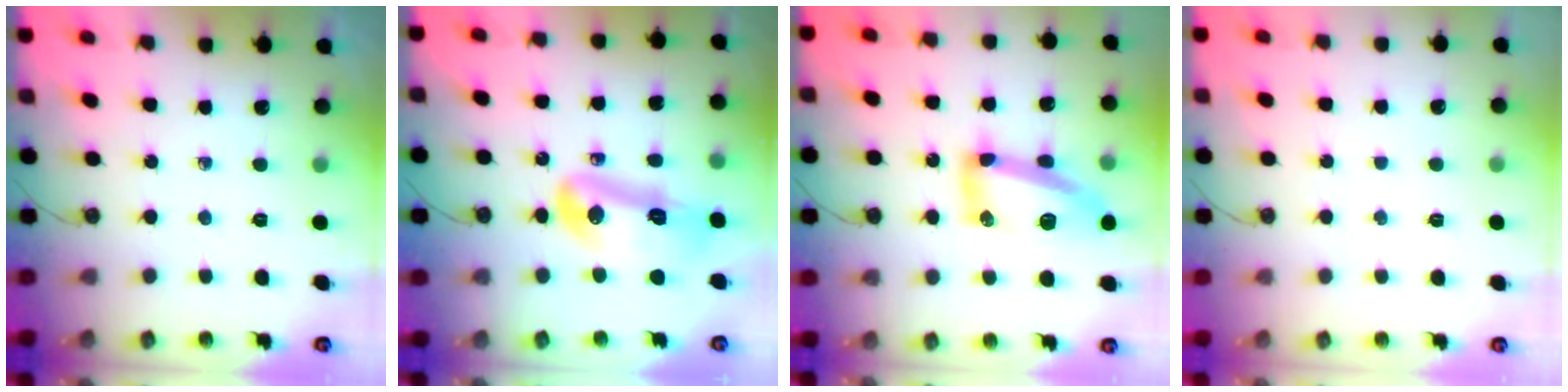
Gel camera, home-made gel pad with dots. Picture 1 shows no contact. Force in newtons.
{"total": 13.5, "press": 13.3, "slide": 2.1}
{"total": 14.3, "press": 14.2, "slide": 1.3}
{"total": 1.2, "press": 1.2, "slide": 0.0}